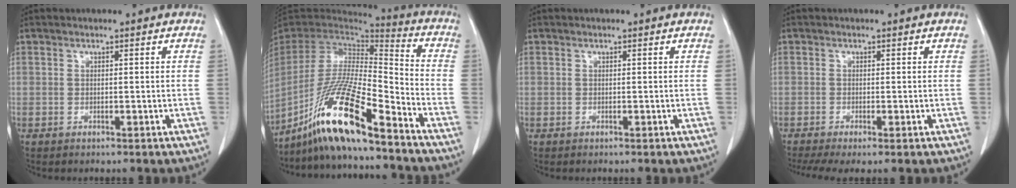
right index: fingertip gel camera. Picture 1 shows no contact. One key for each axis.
{"total": 18.0, "fx": -12.6, "fy": 1.1, "fz": 12.8, "tx": -0.265, "ty": -0.026, "tz": -0.237}
{"total": 0.0}
{"total": 5.0, "fx": -3.2, "fy": 1.1, "fz": 3.6, "tx": -0.065, "ty": -0.011, "tz": -0.056}